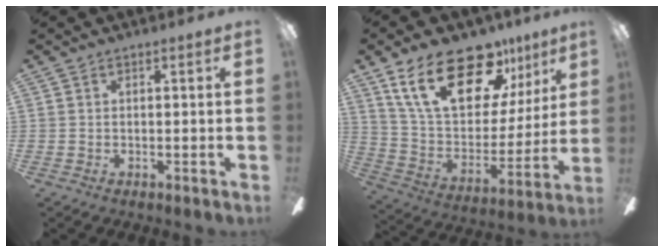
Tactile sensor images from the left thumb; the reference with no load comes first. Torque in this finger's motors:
{"motor_torque": [2.13, 1.60, 1.49, -1.28, 0.13]}